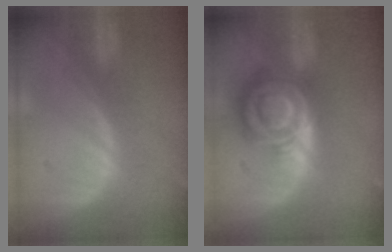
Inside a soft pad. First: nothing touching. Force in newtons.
{"total": 8.8, "press": 8.8, "slide": 0.5}